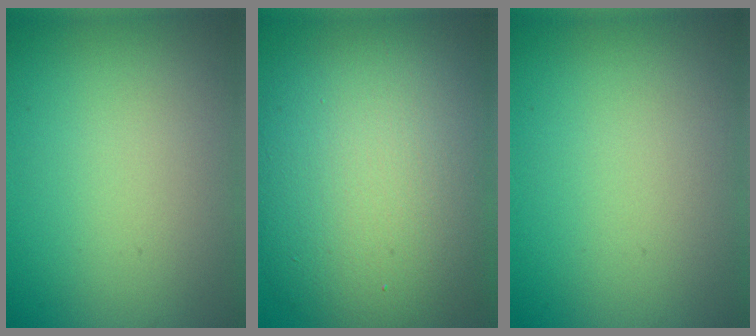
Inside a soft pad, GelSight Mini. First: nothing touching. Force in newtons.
{"total": 13.4, "press": 13.4, "slide": 0.4}
{"total": 0.0}